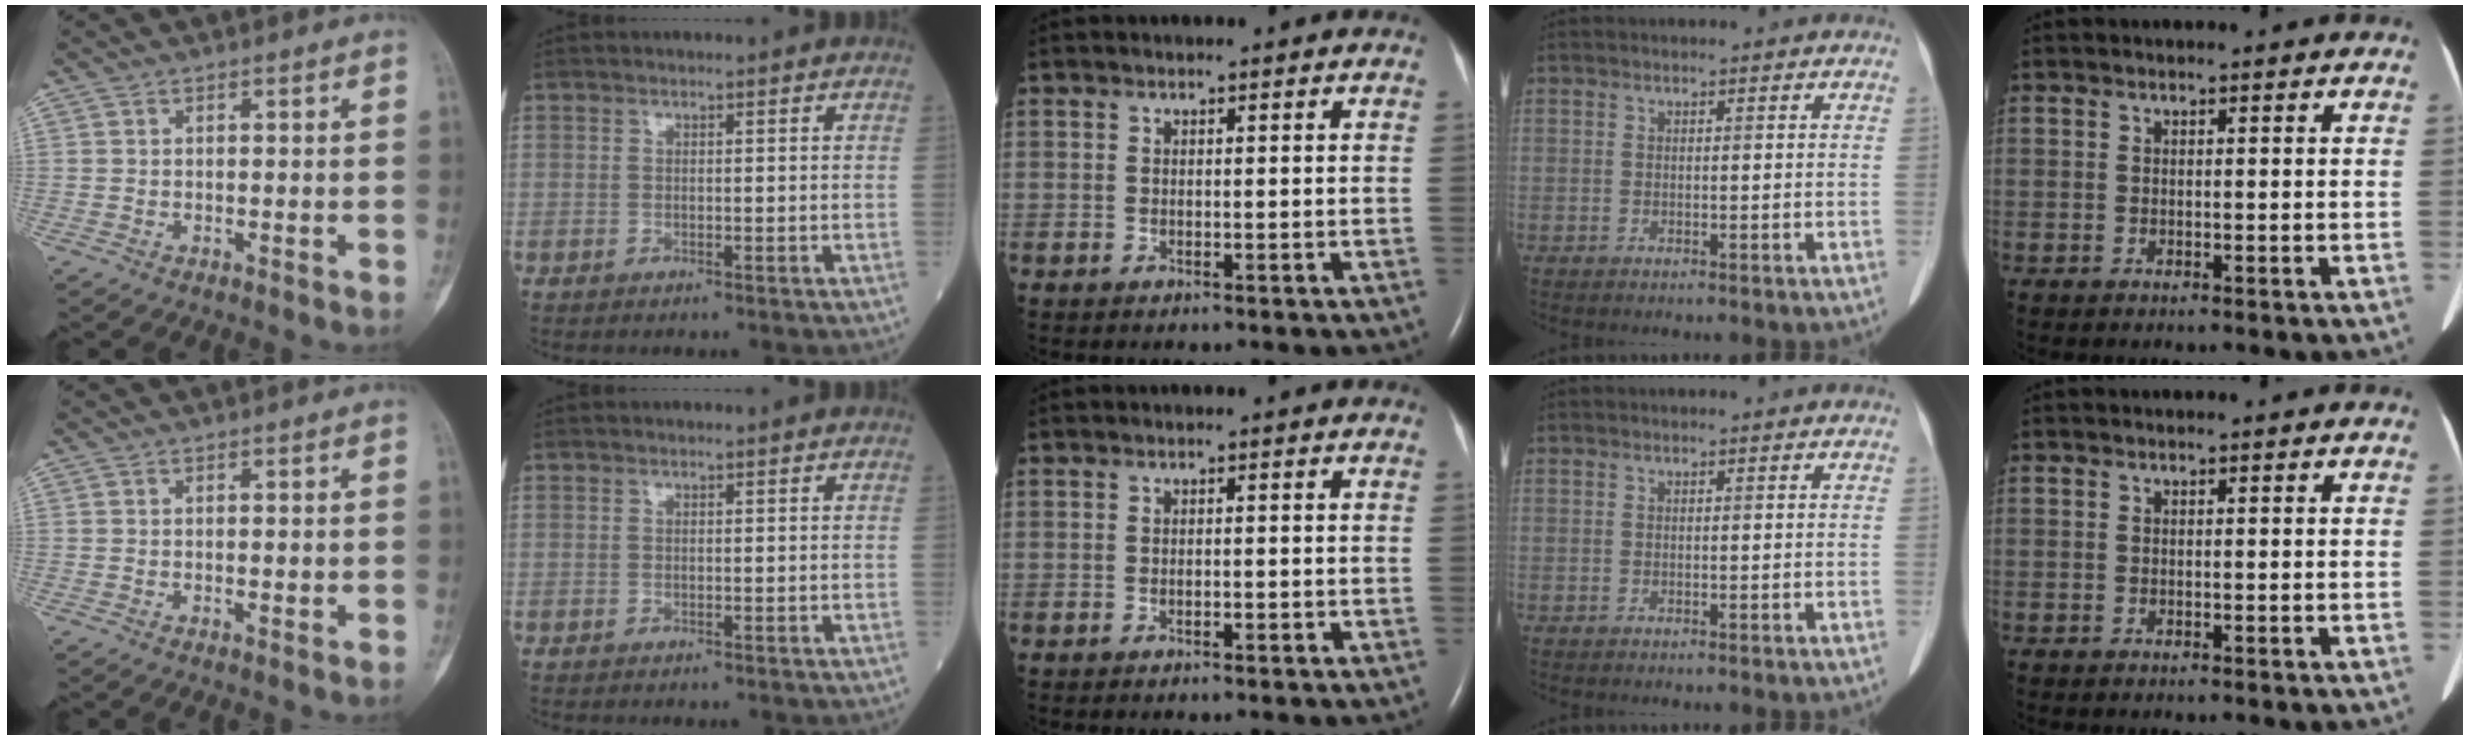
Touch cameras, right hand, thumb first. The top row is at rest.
{"thumb": {"total": 1.0, "force": [0.0, 0.4, 0.9], "torque": [-0.009, -0.003, 0.000]}, "middle": {"total": 0.8, "force": [-0.4, 0.2, 0.6], "torque": [-0.015, 0.000, -0.004]}}